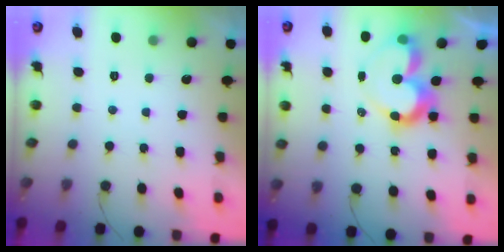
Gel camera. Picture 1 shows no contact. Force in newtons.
{"total": 11.4, "press": 11.3, "slide": 1.1}